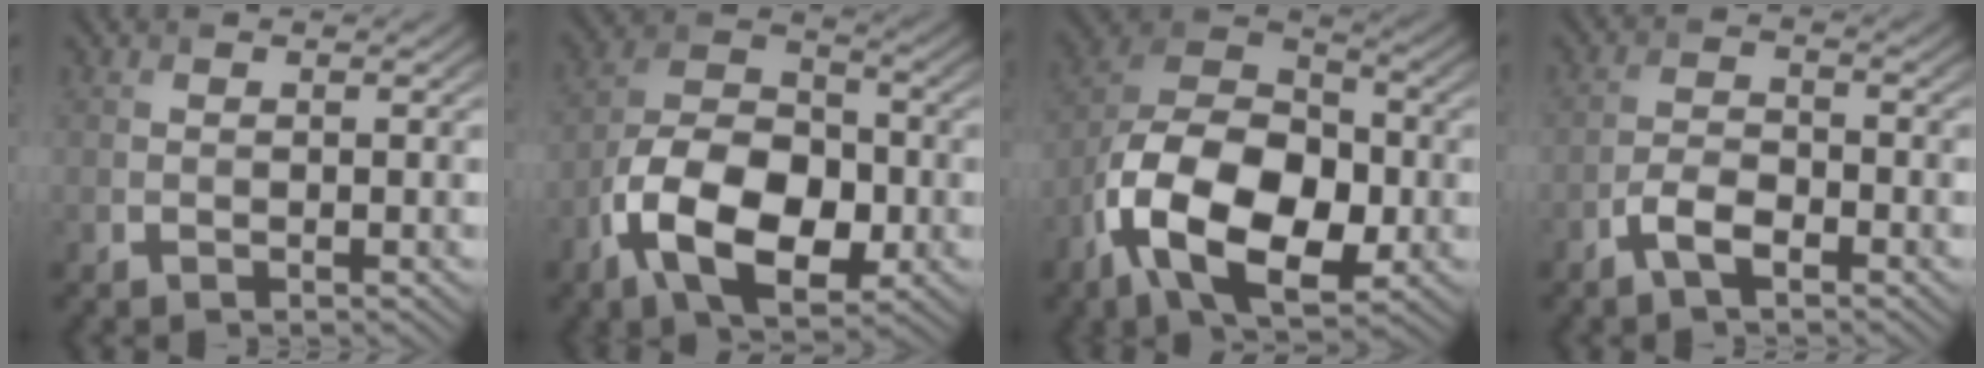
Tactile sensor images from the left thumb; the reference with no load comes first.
{"total": 12.5, "force": [-4.9, 7.4, 8.8], "torque": [-0.183, -0.009, -0.100]}
{"total": 15.7, "force": [-6.0, 9.3, 11.1], "torque": [-0.225, -0.023, -0.124]}
{"total": 3.6, "force": [-2.3, 1.5, 2.4], "torque": [-0.052, 0.004, -0.053]}